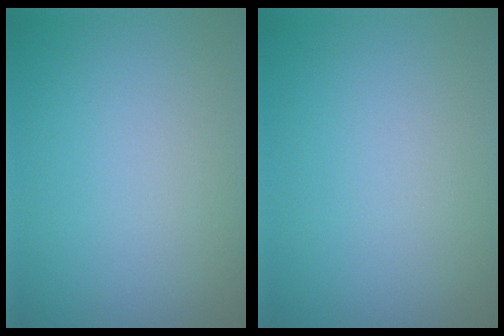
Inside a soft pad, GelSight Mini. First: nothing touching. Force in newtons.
{"total": 0.0}